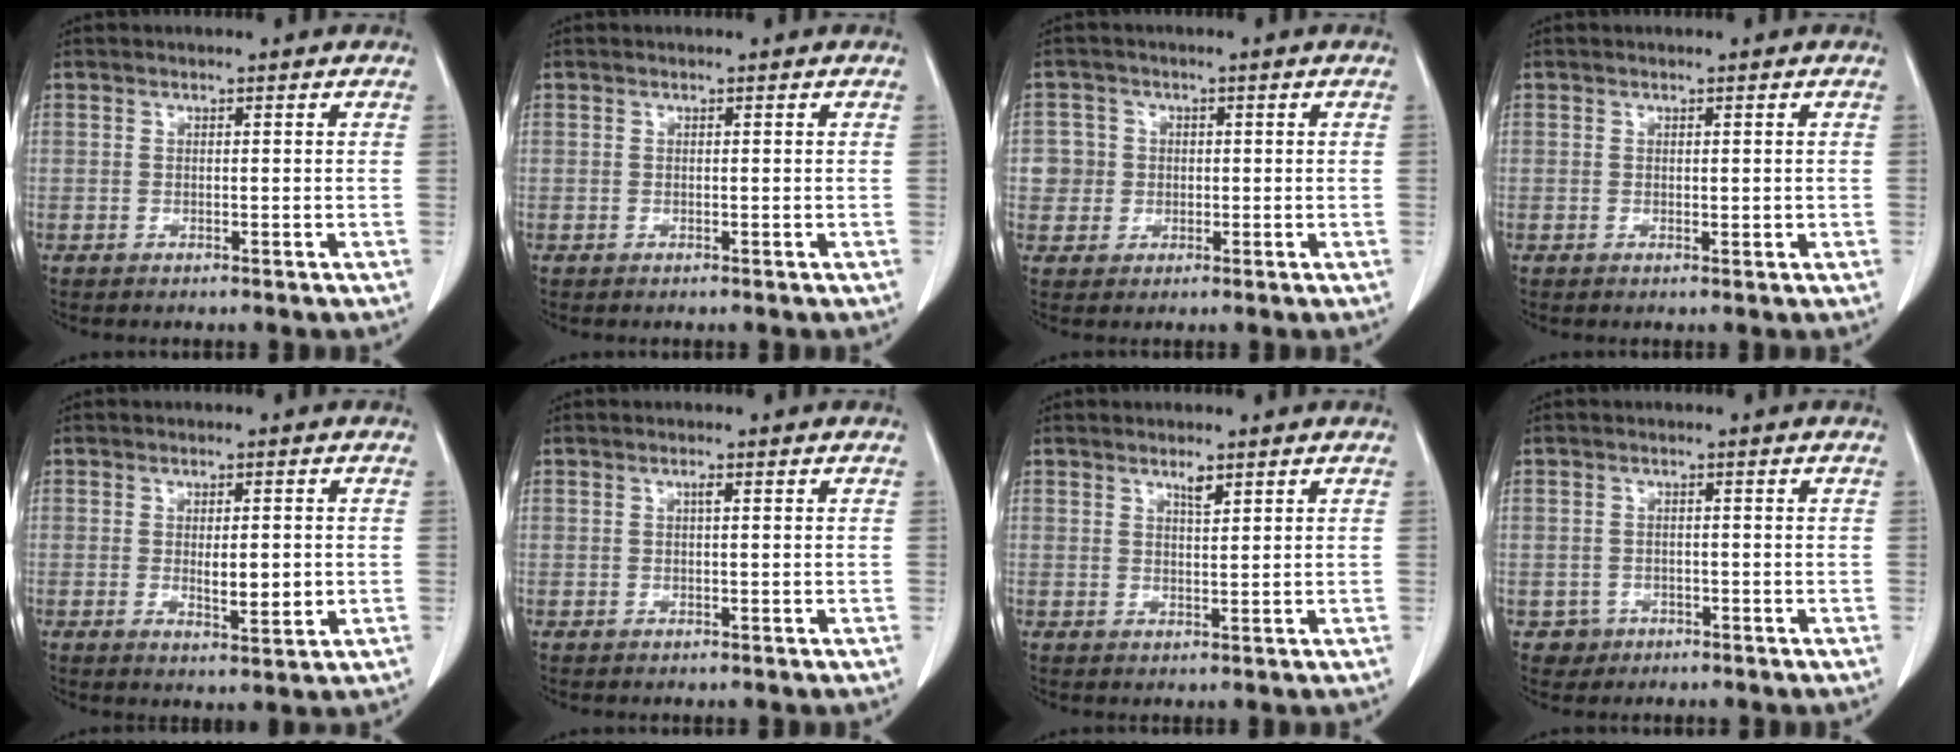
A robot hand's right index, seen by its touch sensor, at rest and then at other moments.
{"total": 0.0}
{"total": 3.8, "force": [0.1, 3.8, -0.1], "torque": [0.015, 0.010, 0.004]}
{"total": 0.7, "force": [0.0, 0.4, 0.6], "torque": [-0.006, -0.002, 0.003]}
{"total": 4.6, "force": [-0.3, 1.4, 4.4], "torque": [-0.067, -0.008, 0.001]}
{"total": 0.6, "force": [0.2, 0.1, 0.6], "torque": [-0.012, 0.001, 0.003]}
{"total": 1.7, "force": [1.2, 0.2, 1.2], "torque": [-0.024, -0.003, 0.024]}
{"total": 2.1, "force": [-1.0, 1.8, -0.1], "torque": [0.005, 0.010, -0.015]}